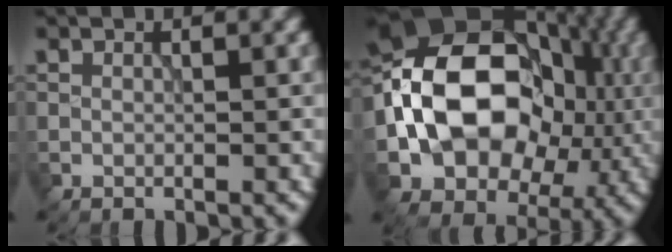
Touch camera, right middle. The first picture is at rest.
{"total": 15.7, "force": [-1.0, 11.9, 10.2], "torque": [-0.176, 0.013, -0.031]}